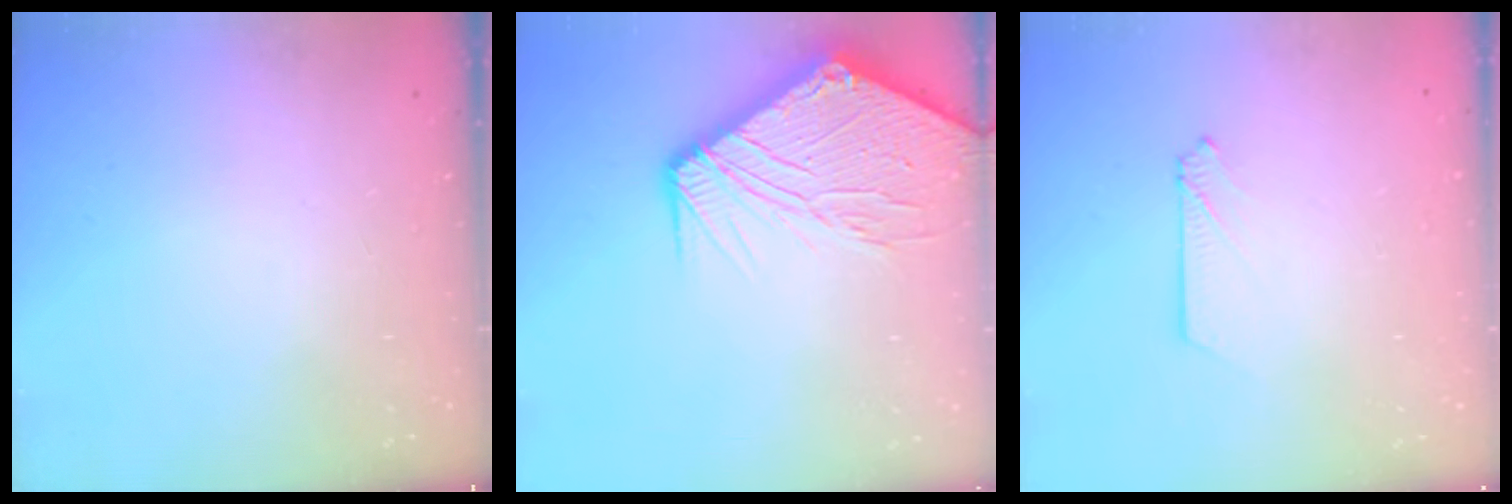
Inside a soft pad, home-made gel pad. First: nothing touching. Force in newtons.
{"total": 17.5, "press": 17.4, "slide": 2.2}
{"total": 2.6, "press": 2.6, "slide": 0.3}